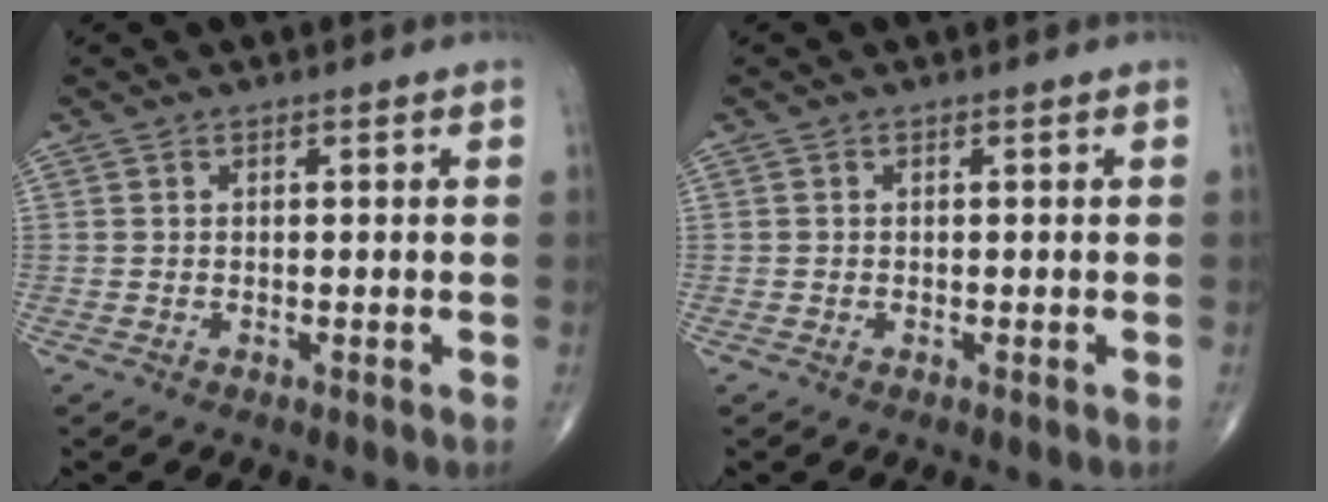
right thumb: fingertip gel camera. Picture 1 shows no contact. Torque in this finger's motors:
{"motor_torque": [0.23, 0.08, -0.13, -0.08, 0.00]}